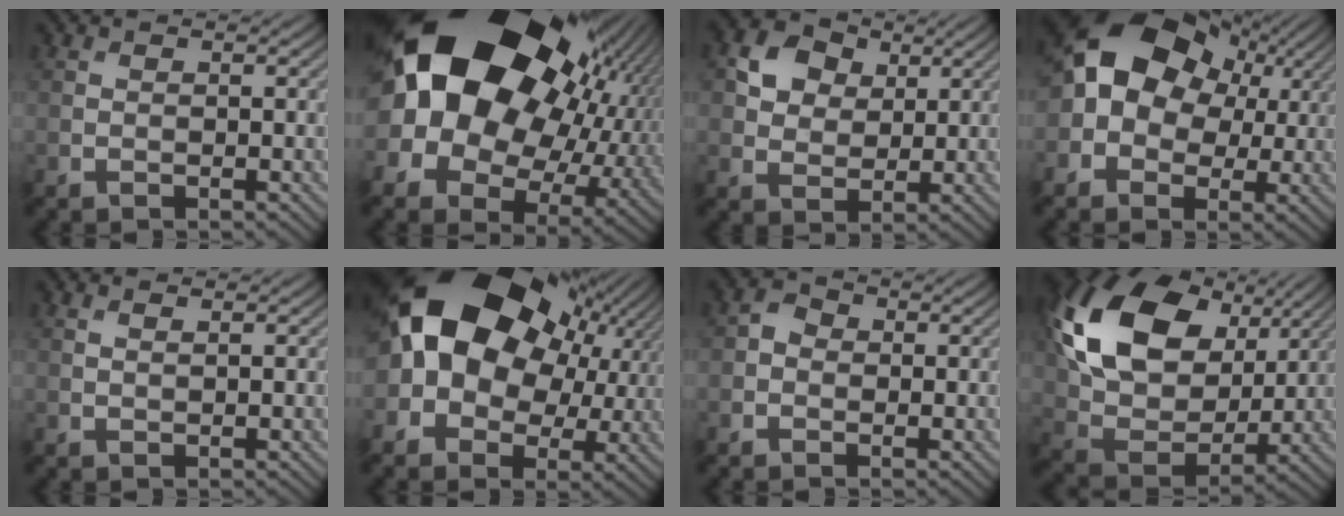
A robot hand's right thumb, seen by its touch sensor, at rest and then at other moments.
{"total": 23.1, "force": [6.7, 16.8, 14.3], "torque": [-0.311, -0.013, 0.147]}
{"total": 6.2, "force": [2.6, 4.8, 2.9], "torque": [-0.066, 0.004, 0.035]}
{"total": 13.3, "force": [2.4, 10.6, 7.6], "torque": [-0.152, 0.017, 0.024]}
{"total": 0.7, "force": [0.6, 0.1, 0.4], "torque": [-0.009, 0.000, 0.011]}
{"total": 18.8, "force": [3.7, 13.6, 12.4], "torque": [-0.218, 0.008, 0.070]}
{"total": 1.9, "force": [-0.2, 1.6, 0.9], "torque": [-0.017, 0.001, -0.012]}
{"total": 17.9, "force": [6.4, 12.2, 11.5], "torque": [-0.268, 0.015, 0.126]}